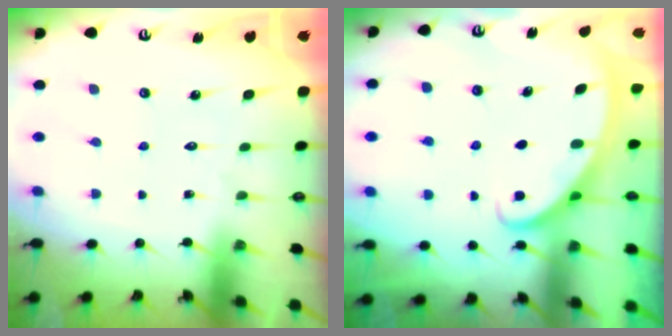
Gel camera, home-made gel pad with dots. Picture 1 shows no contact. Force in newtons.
{"total": 2.7, "press": 2.7, "slide": 0.4}